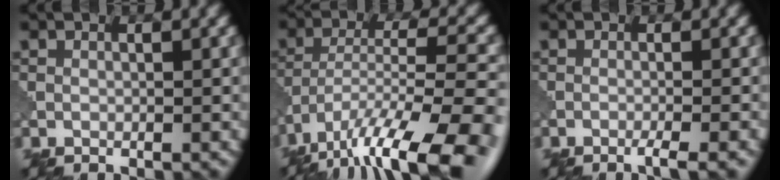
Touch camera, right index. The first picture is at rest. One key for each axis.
{"total": 13.9, "fx": -9.5, "fy": 3.9, "fz": 9.3, "tx": -0.177, "ty": -0.008, "tz": -0.151}
{"total": 2.2, "fx": -1.2, "fy": 0.3, "fz": 1.8, "tx": -0.021, "ty": 0.002, "tz": -0.028}